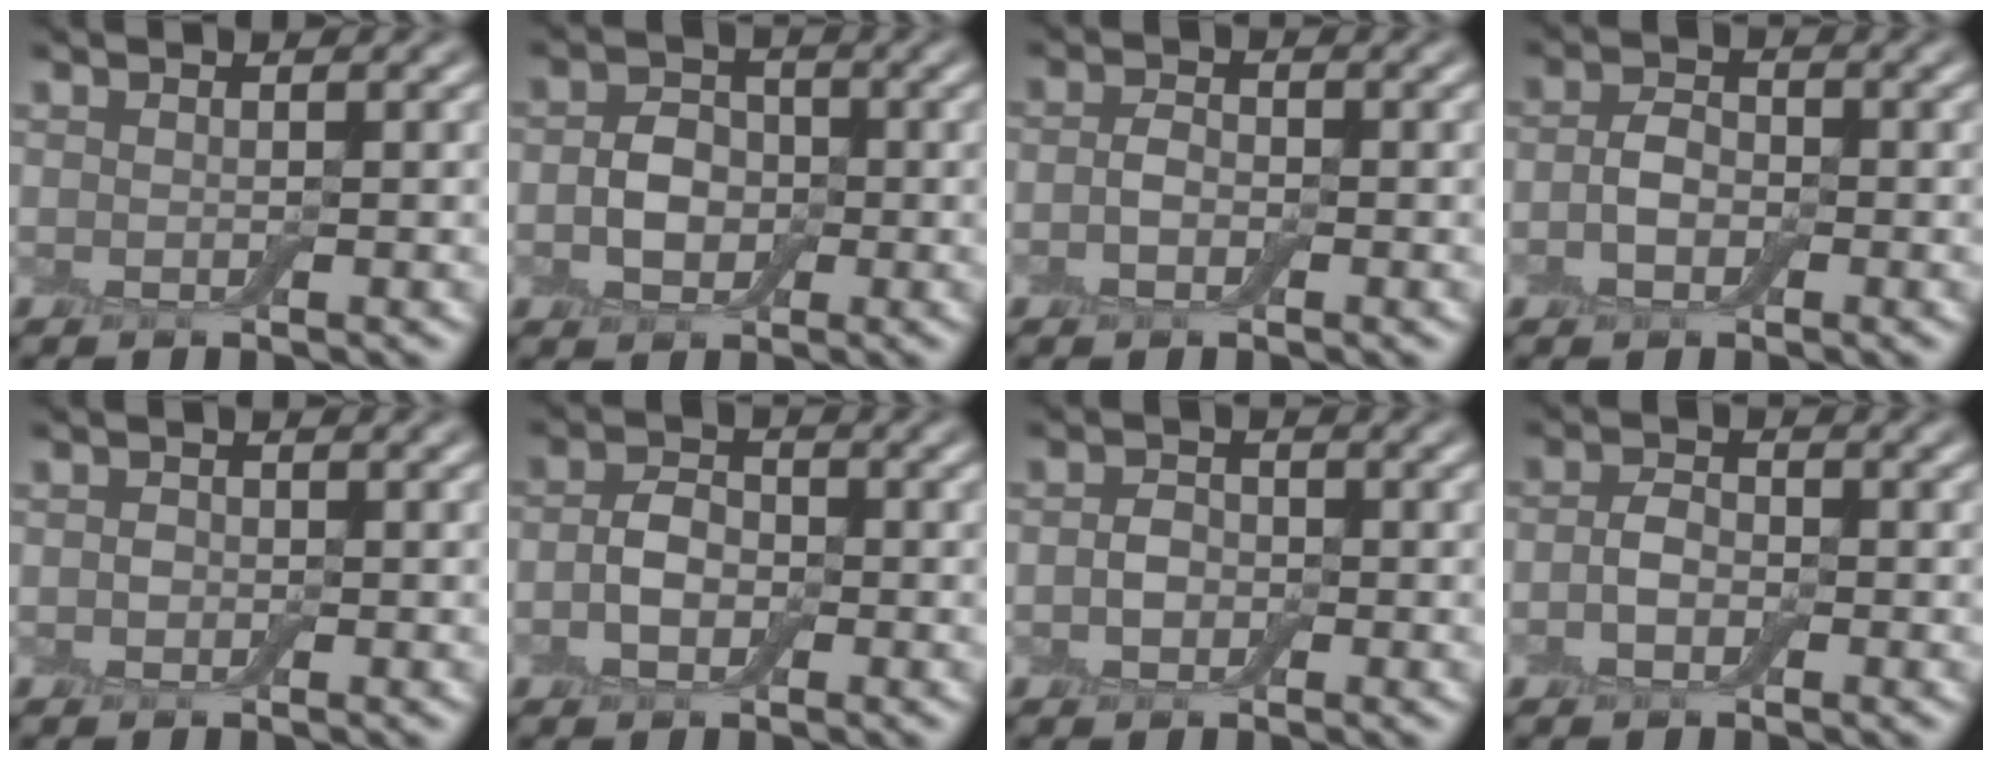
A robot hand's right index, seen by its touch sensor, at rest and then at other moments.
{"total": 3.0, "force": [-0.5, 2.5, 1.6], "torque": [-0.026, 0.006, -0.016]}
{"total": 1.3, "force": [-0.5, 0.9, 0.8], "torque": [-0.016, 0.005, -0.013]}
{"total": 2.1, "force": [-0.6, 1.5, 1.3], "torque": [-0.026, 0.005, -0.018]}
{"total": 0.6, "force": [-0.2, 0.6, 0.1], "torque": [-0.001, 0.000, -0.007]}
{"total": 2.5, "force": [-0.6, 1.9, 1.6], "torque": [-0.032, 0.005, -0.018]}
{"total": 1.5, "force": [-0.5, 1.3, 0.6], "torque": [-0.011, 0.004, -0.016]}
{"total": 1.7, "force": [-0.6, 1.2, 1.1], "torque": [-0.022, 0.005, -0.017]}